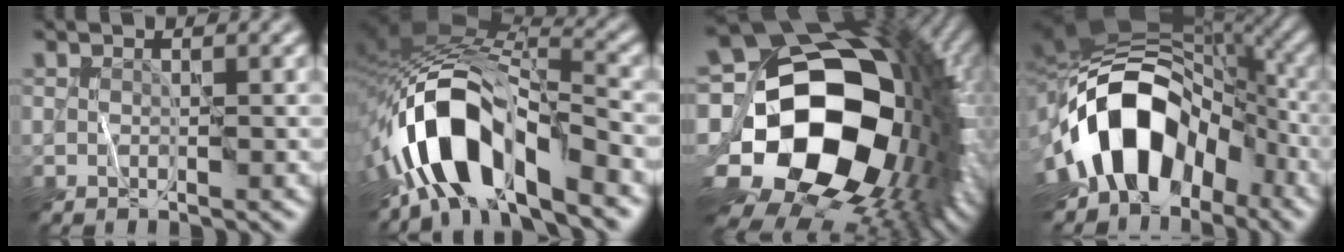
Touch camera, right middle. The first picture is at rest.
{"total": 10.5, "force": [-5.7, 4.2, 7.7], "torque": [-0.136, 0.008, -0.111]}
{"total": 19.9, "force": [-3.2, 14.7, 13.0], "torque": [-0.225, -0.037, -0.036]}
{"total": 14.7, "force": [-5.2, 9.7, 9.7], "torque": [-0.149, 0.007, -0.098]}